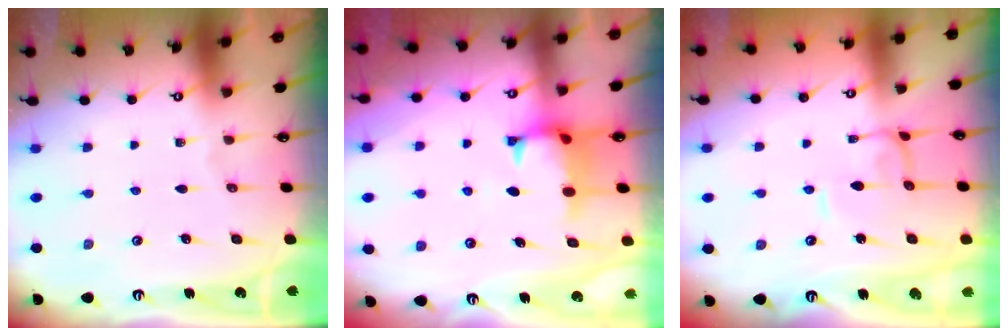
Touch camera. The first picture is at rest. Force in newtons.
{"total": 1.3, "press": 1.0, "slide": 0.8}
{"total": 0.9, "press": 0.8, "slide": 0.4}